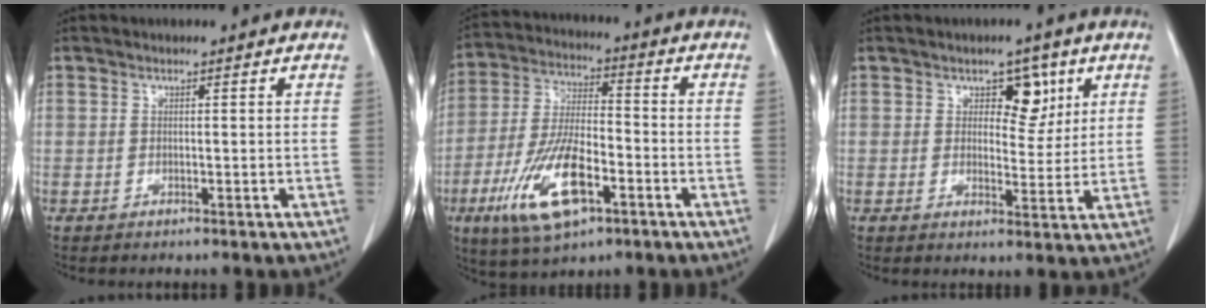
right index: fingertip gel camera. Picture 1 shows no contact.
{"total": 13.8, "force": [-5.9, 5.0, 11.4], "torque": [-0.237, -0.004, -0.103]}
{"total": 5.0, "force": [2.4, 3.0, 3.3], "torque": [-0.034, 0.004, 0.034]}